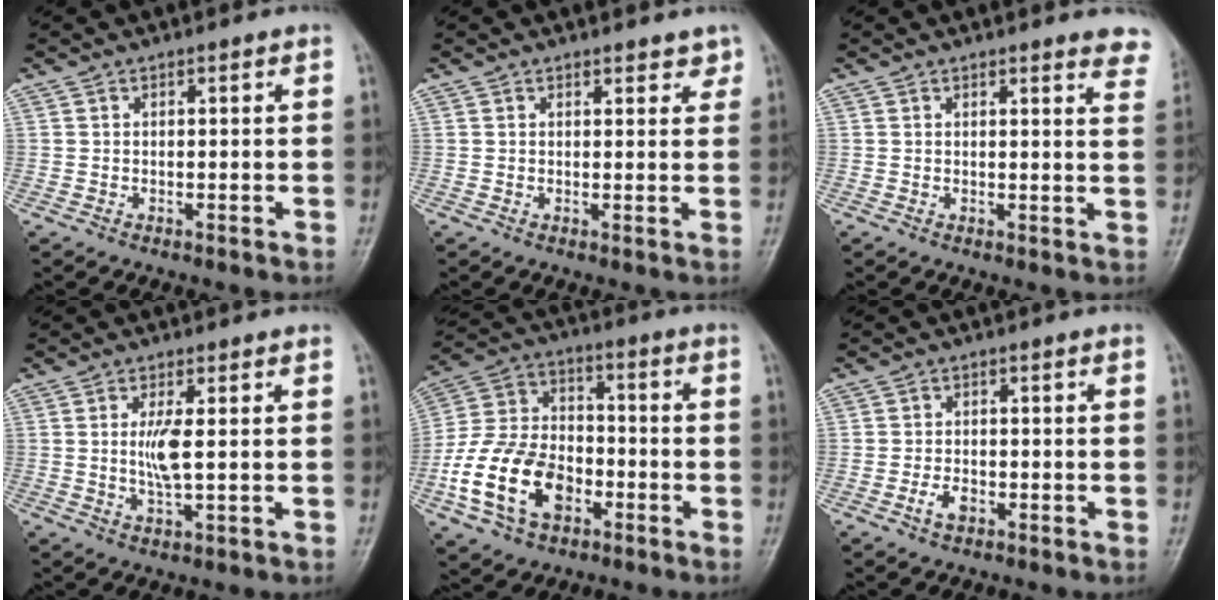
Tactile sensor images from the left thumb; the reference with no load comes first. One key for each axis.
{"total": 2.5, "fx": 2.0, "fy": 1.2, "fz": 0.9, "tx": 0.010, "ty": -0.010, "tz": 0.020}
{"total": 6.0, "fx": 5.4, "fy": 1.2, "fz": 2.3, "tx": -0.001, "ty": -0.028, "tz": 0.037}
{"total": 4.8, "fx": 0.5, "fy": 0.9, "fz": 4.7, "tx": -0.103, "ty": -0.011, "tz": 0.009}
{"total": 17.4, "fx": -6.4, "fy": 11.8, "fz": 11.0, "tx": -0.193, "ty": 0.042, "tz": -0.117}
{"total": 2.9, "fx": -1.3, "fy": 1.9, "fz": 1.8, "tx": -0.034, "ty": 0.011, "tz": -0.023}